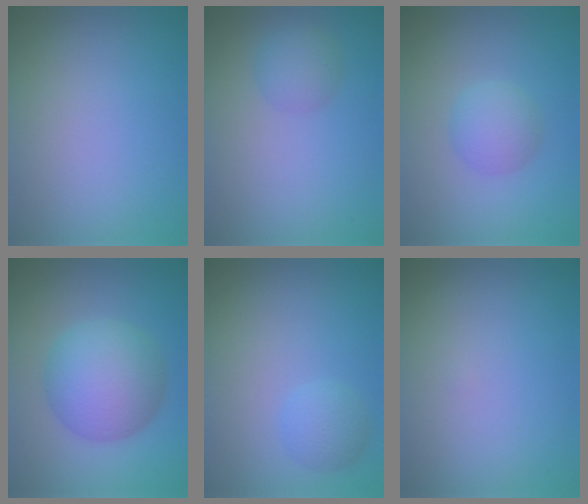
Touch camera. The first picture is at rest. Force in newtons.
{"total": 1.9, "press": 1.9, "slide": 0.0}
{"total": 2.5, "press": 2.5, "slide": 0.1}
{"total": 6.8, "press": 6.7, "slide": 0.1}
{"total": 1.8, "press": 1.8, "slide": 0.1}
{"total": 0.0}